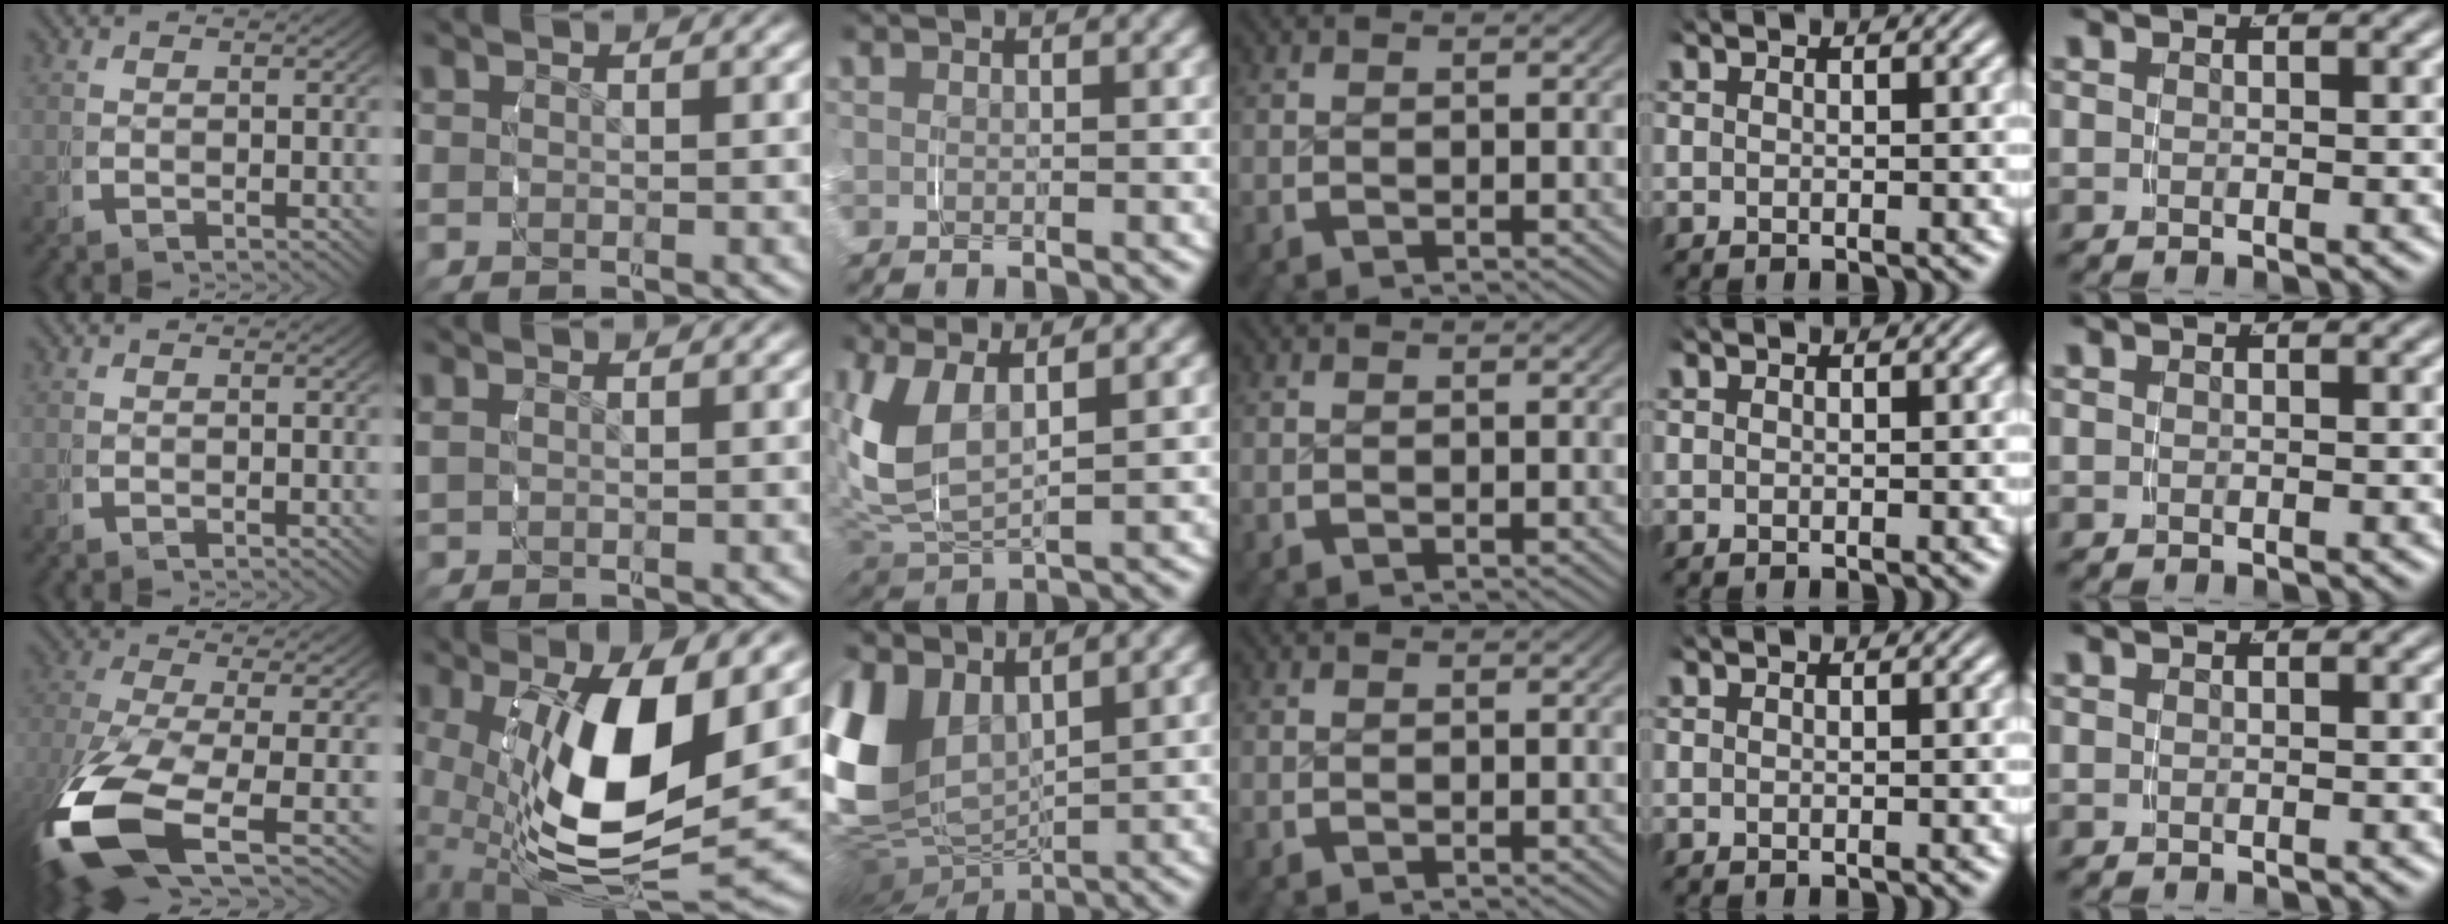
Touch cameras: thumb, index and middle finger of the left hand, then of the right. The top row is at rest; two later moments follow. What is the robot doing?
{"motion": "grasp_and_lifting", "object": "fork"}